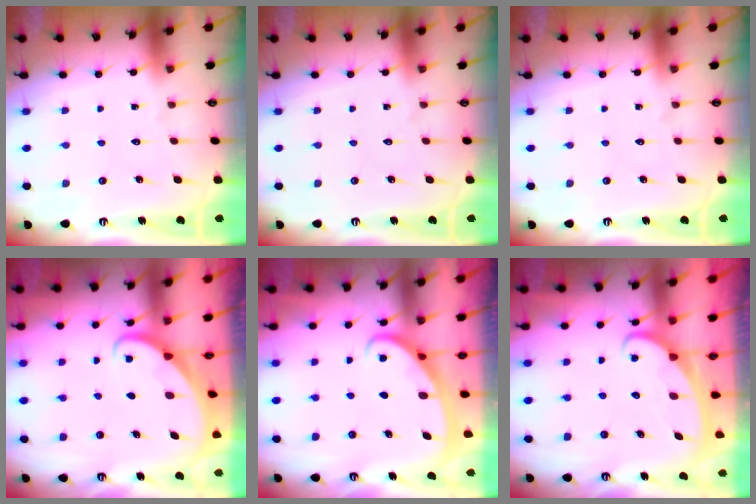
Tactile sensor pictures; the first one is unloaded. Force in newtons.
{"total": 0.0}
{"total": 0.0}
{"total": 2.1, "press": 2.1, "slide": 0.2}
{"total": 2.5, "press": 2.5, "slide": 0.5}
{"total": 2.4, "press": 2.4, "slide": 0.3}